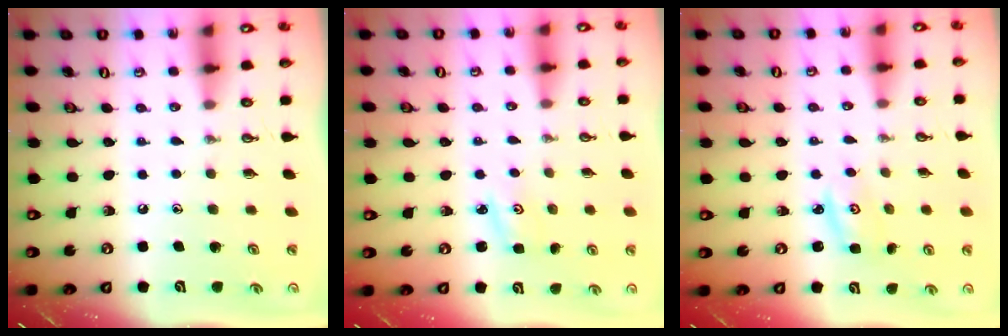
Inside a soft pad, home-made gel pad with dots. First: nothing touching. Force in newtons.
{"total": 2.9, "press": 2.9, "slide": 0.3}
{"total": 2.3, "press": 2.3, "slide": 0.2}